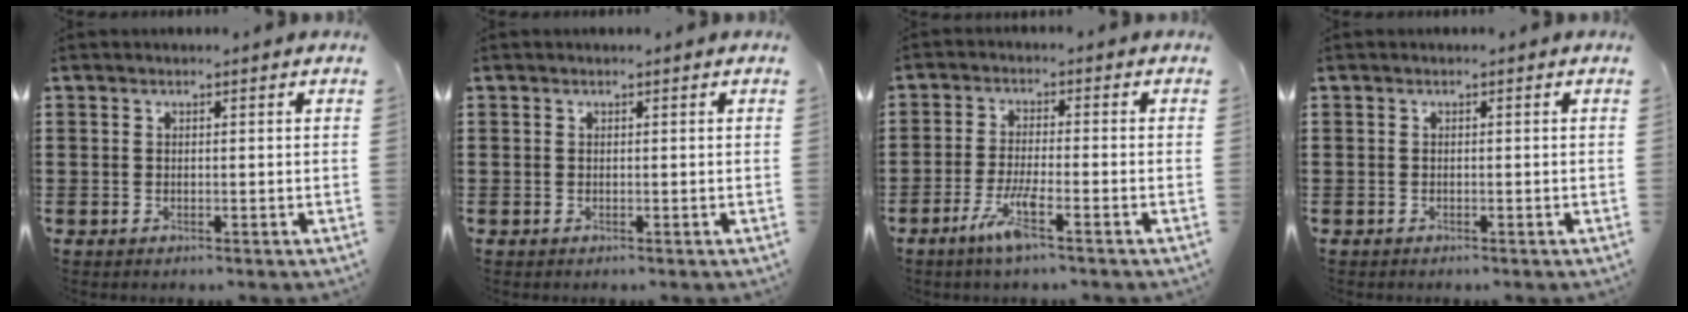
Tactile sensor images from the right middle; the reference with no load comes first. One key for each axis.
{"total": 0.0}
{"total": 5.5, "fx": -3.1, "fy": 0.6, "fz": 4.5, "tx": -0.100, "ty": -0.012, "tz": -0.060}
{"total": 0.0}